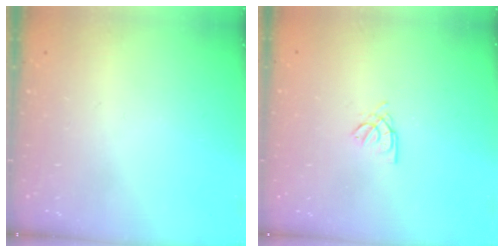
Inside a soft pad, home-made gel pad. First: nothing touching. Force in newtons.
{"total": 2.2, "press": 2.2, "slide": 0.6}